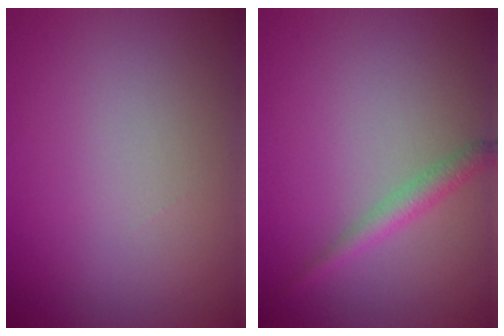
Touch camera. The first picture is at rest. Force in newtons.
{"total": 1.8, "press": 1.8, "slide": 0.0}